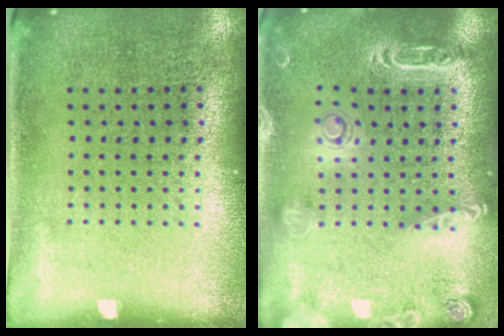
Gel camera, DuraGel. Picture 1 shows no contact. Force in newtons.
{"total": 2.1, "press": 2.0, "slide": 0.6}